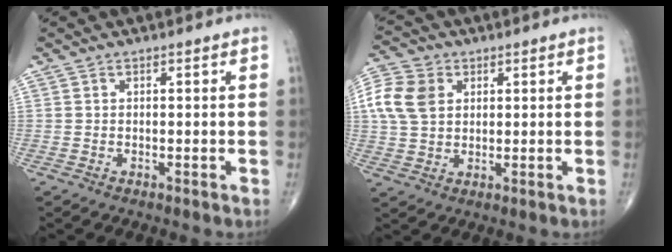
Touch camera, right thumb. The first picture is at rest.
{"total": 9.6, "force": [2.4, 7.2, 5.8], "torque": [-0.114, 0.005, 0.043]}